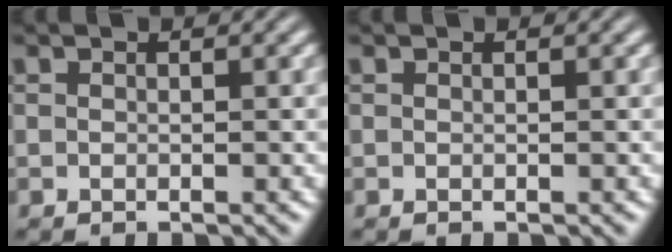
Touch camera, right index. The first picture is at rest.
{"total": 0.0}